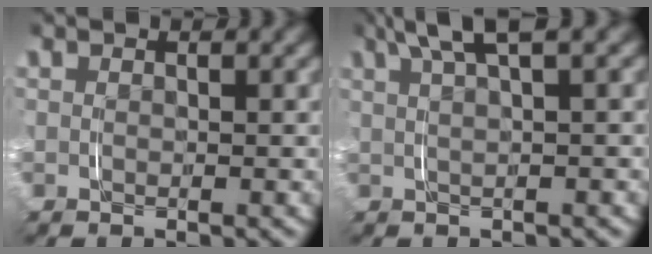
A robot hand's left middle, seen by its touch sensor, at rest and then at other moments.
{"total": 4.6, "force": [3.3, 0.7, 3.2], "torque": [-0.051, 0.022, 0.046]}